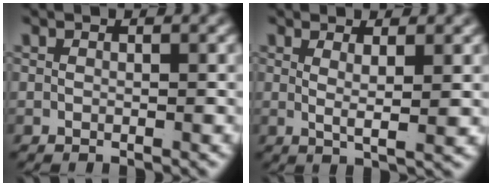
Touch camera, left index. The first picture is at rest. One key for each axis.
{"total": 2.5, "fx": 0.7, "fy": -0.4, "fz": 2.4, "tx": -0.044, "ty": -0.014, "tz": 0.020}